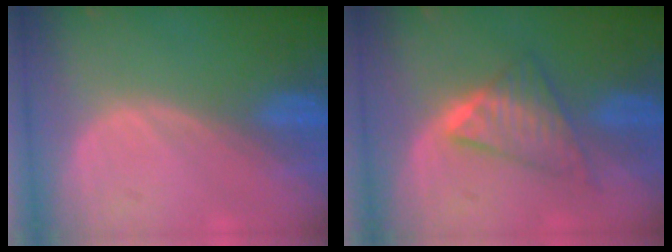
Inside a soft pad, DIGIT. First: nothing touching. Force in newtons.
{"total": 5.8, "press": 5.8, "slide": 0.8}